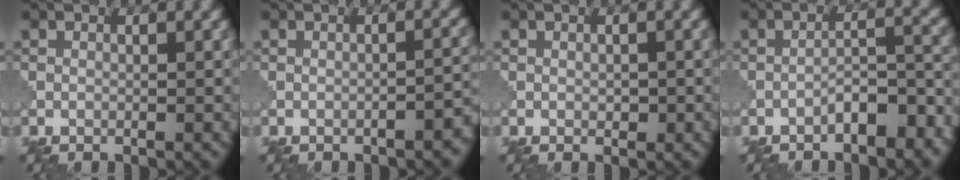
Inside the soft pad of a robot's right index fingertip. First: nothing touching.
{"total": 2.2, "force": [-1.4, 0.7, 1.5], "torque": [-0.015, 0.009, -0.019]}
{"total": 0.7, "force": [0.1, 0.5, 0.4], "torque": [-0.004, -0.002, 0.004]}
{"total": 4.3, "force": [-2.8, 1.6, 2.9], "torque": [-0.041, 0.013, -0.042]}